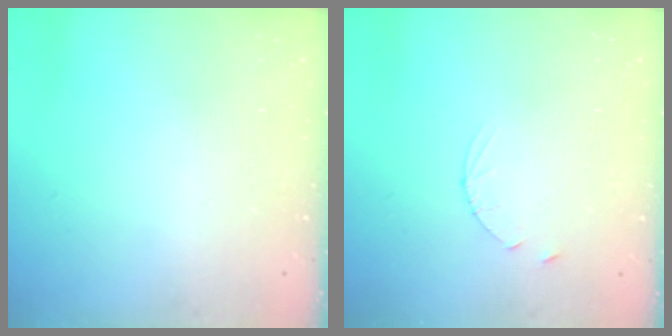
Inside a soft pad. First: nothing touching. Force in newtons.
{"total": 3.1, "press": 3.1, "slide": 0.3}